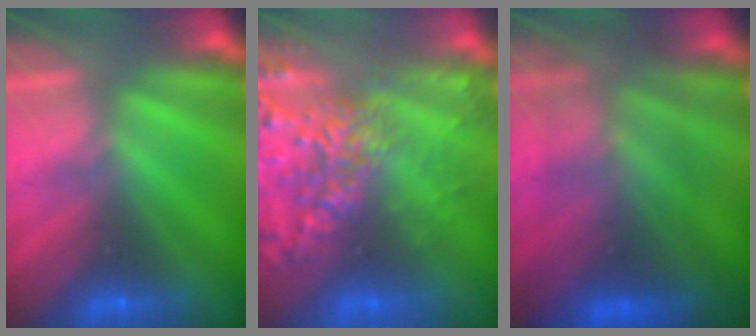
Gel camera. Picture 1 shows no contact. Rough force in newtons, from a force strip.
{"total": 6.5}
{"total": 5.5}